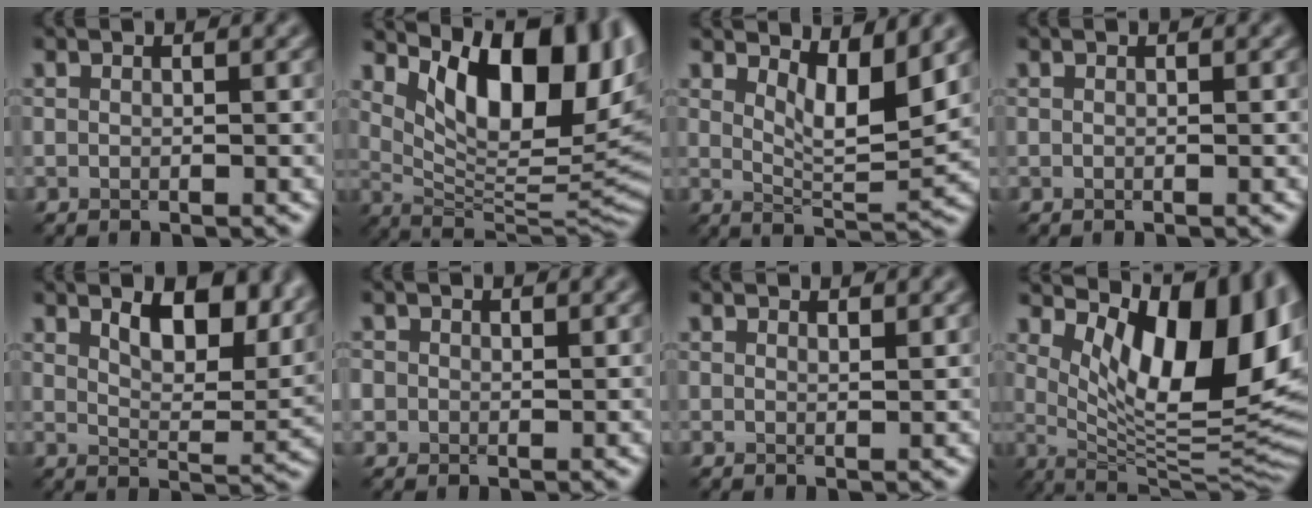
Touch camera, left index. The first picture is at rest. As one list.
[{"total": 12.5, "force": [4.8, 5.3, 10.2], "torque": [-0.145, -0.006, 0.086]}, {"total": 4.7, "force": [2.7, 1.3, 3.6], "torque": [-0.063, -0.014, 0.047]}, {"total": 0.0}, {"total": 8.2, "force": [4.6, 3.4, 5.8], "torque": [-0.089, -0.003, 0.073]}, {"total": 1.6, "force": [0.4, 1.5, 0.4], "torque": [-0.008, 0.000, 0.007]}, {"total": 0.9, "force": [0.8, 0.1, 0.3], "torque": [-0.006, -0.001, 0.015]}, {"total": 14.0, "force": [4.5, 5.9, 11.9], "torque": [-0.155, -0.013, 0.082]}]